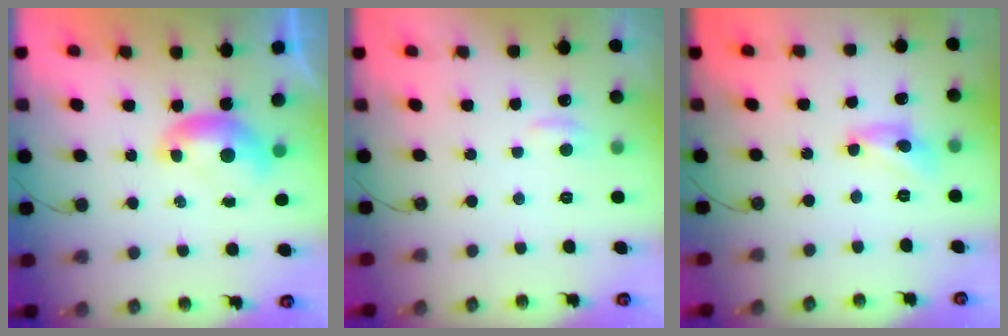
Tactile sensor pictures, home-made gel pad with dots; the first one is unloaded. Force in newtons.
{"total": 1.0, "press": 0.7, "slide": 0.7}
{"total": 5.9, "press": 5.9, "slide": 0.3}